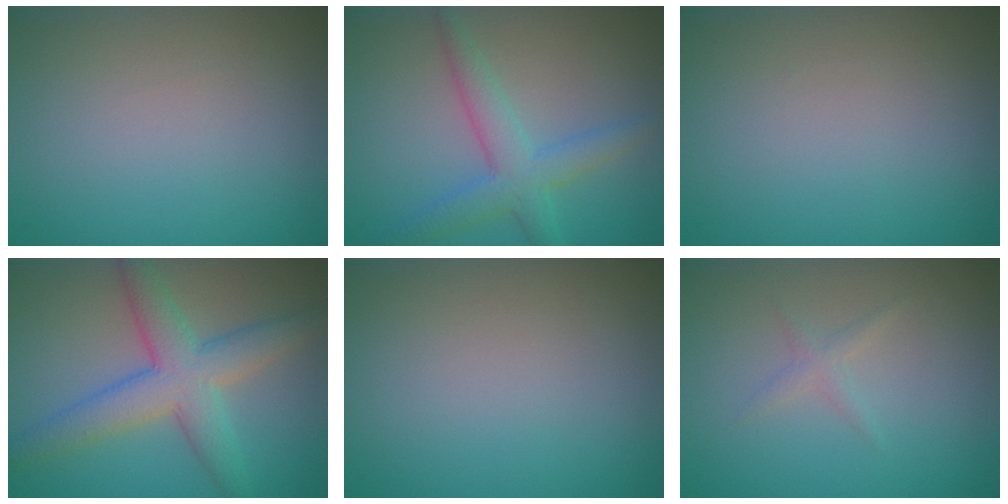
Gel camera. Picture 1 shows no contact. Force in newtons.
{"total": 3.7, "press": 3.7, "slide": 0.2}
{"total": 0.0}
{"total": 5.8, "press": 5.8, "slide": 0.1}
{"total": 0.0}
{"total": 1.0, "press": 1.0, "slide": 0.1}